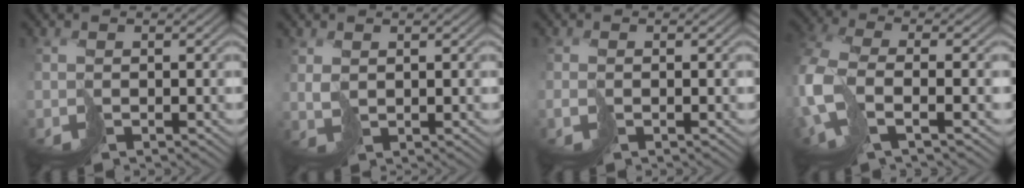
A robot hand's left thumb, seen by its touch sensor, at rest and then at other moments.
{"total": 1.6, "force": [1.3, 0.7, 0.7], "torque": [-0.019, -0.001, 0.035]}
{"total": 0.9, "force": [-0.3, 0.3, 0.8], "torque": [-0.016, -0.004, -0.005]}
{"total": 9.2, "force": [-1.5, 4.6, 7.9], "torque": [-0.221, -0.019, -0.033]}